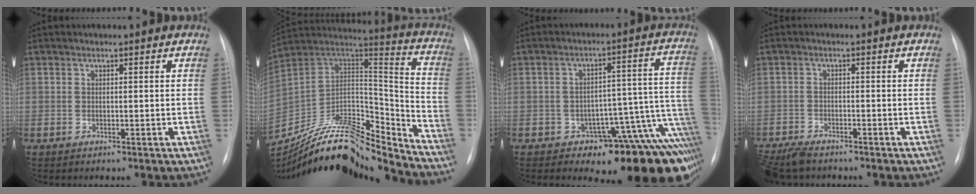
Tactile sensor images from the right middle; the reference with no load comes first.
{"total": 21.8, "force": [-19.9, 3.4, 8.3], "torque": [-0.157, 0.037, -0.339]}
{"total": 15.7, "force": [-10.4, 5.1, 10.5], "torque": [-0.013, 0.065, -0.125]}
{"total": 6.3, "force": [-5.5, 1.7, 2.6], "torque": [-0.043, -0.016, -0.094]}